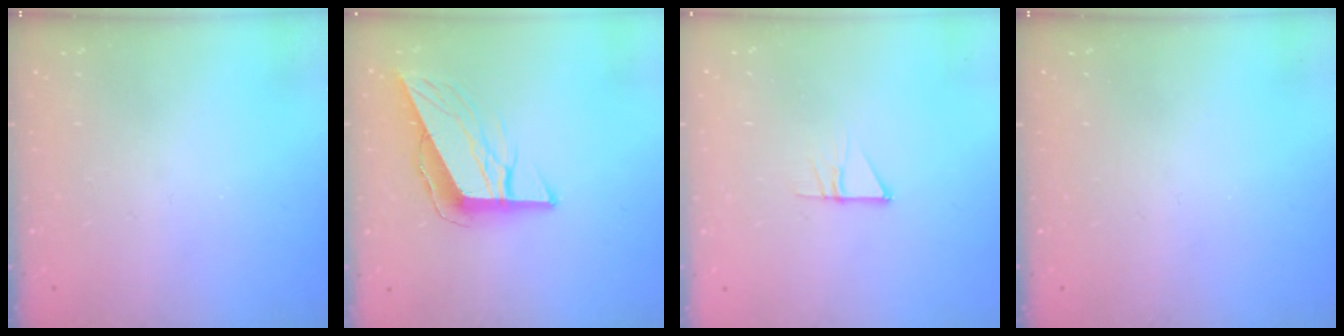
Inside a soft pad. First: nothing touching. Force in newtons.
{"total": 10.5, "press": 10.3, "slide": 1.7}
{"total": 4.2, "press": 4.2, "slide": 0.4}
{"total": 0.0}